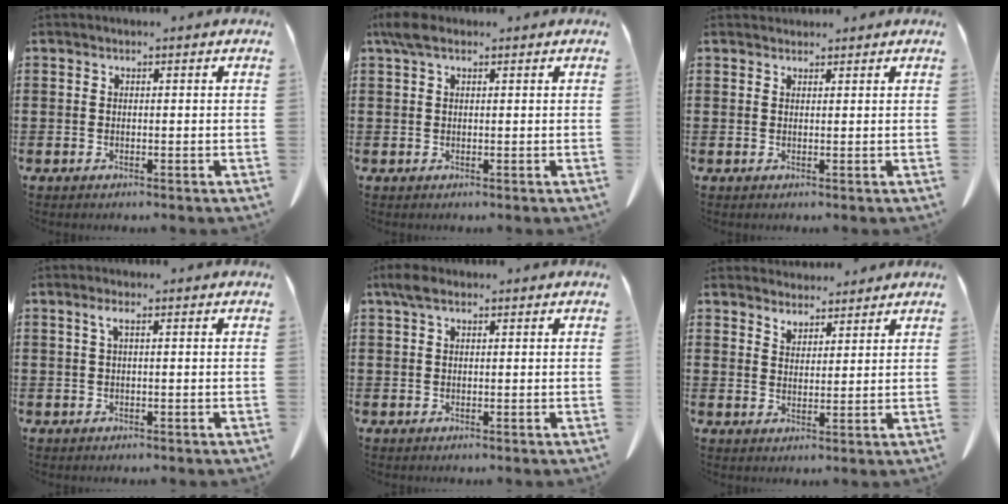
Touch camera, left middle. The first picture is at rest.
{"total": 2.6, "force": [1.3, 1.2, 1.9], "torque": [-0.043, 0.005, 0.024]}
{"total": 1.2, "force": [1.1, 0.3, 0.0], "torque": [-0.003, -0.001, 0.023]}
{"total": 1.7, "force": [0.2, 0.3, 1.6], "torque": [-0.032, 0.000, 0.004]}
{"total": 1.9, "force": [0.8, 1.0, 1.4], "torque": [-0.033, 0.005, 0.015]}
{"total": 3.9, "force": [3.7, 1.3, -0.3], "torque": [-0.006, -0.011, 0.072]}